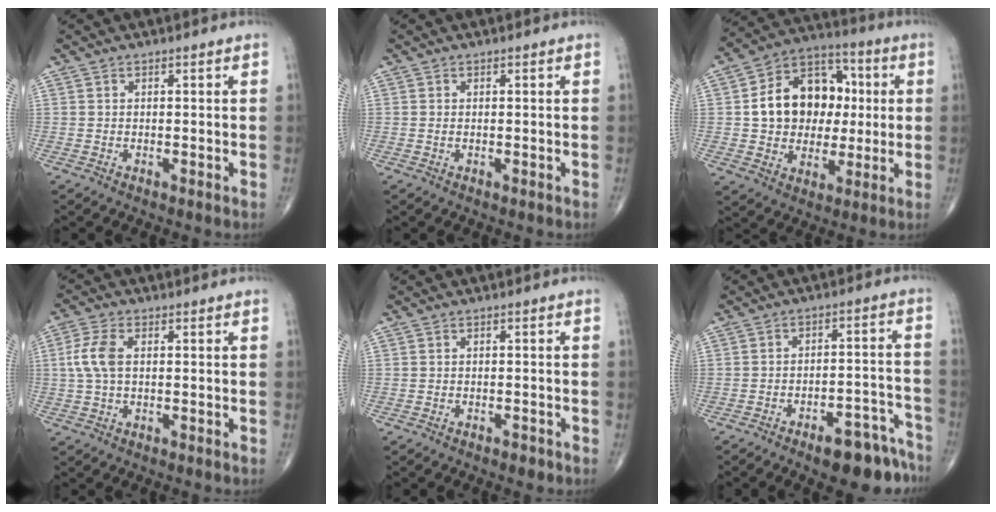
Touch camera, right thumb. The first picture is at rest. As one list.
[{"total": 0.0}, {"total": 17.3, "force": [1.6, 13.4, 10.9], "torque": [-0.130, 0.026, 0.026]}, {"total": 5.7, "force": [0.6, 3.1, 4.8], "torque": [-0.118, 0.012, 0.006]}, {"total": 1.3, "force": [-0.9, 0.6, 0.6], "torque": [-0.008, 0.002, -0.014]}, {"total": 11.5, "force": [-8.7, 4.1, 6.2], "torque": [-0.054, 0.082, -0.123]}]